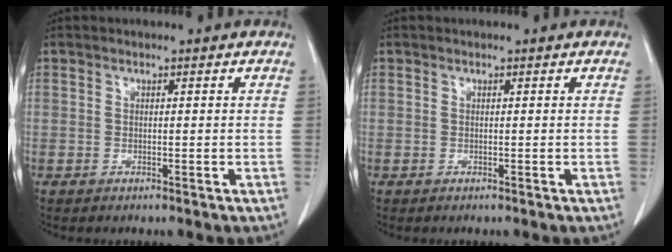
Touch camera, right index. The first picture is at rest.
{"total": 0.0}